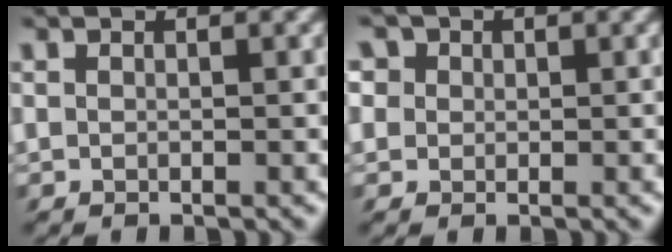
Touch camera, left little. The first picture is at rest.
{"total": 4.2, "force": [1.5, 3.6, 1.7], "torque": [-0.056, 0.021, 0.017]}